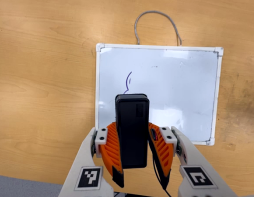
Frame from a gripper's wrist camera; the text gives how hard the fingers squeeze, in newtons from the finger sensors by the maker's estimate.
{"total": 5.3, "left": 4.5, "right": 6.2}